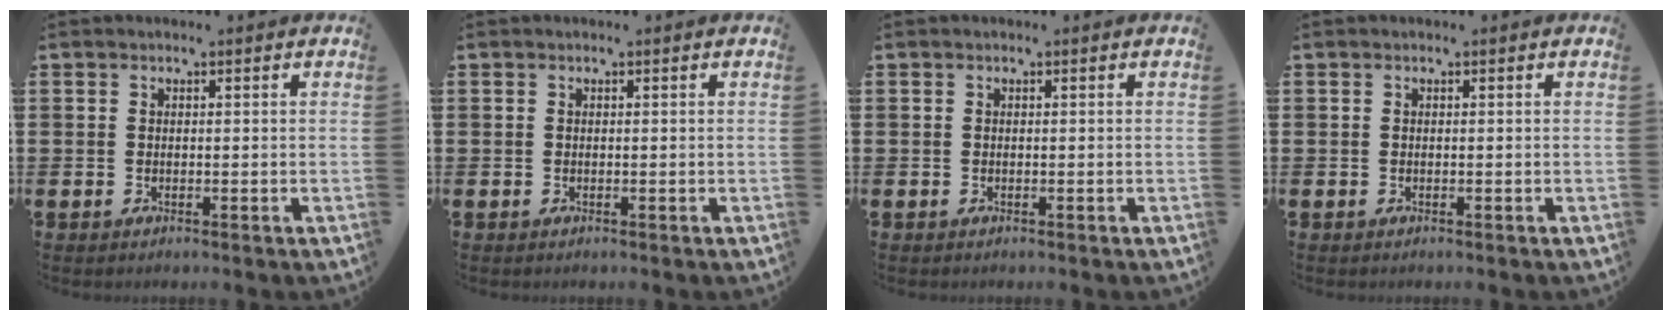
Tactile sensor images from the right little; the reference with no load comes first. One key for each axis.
{"total": 0.0}
{"total": 0.0}
{"total": 0.0}